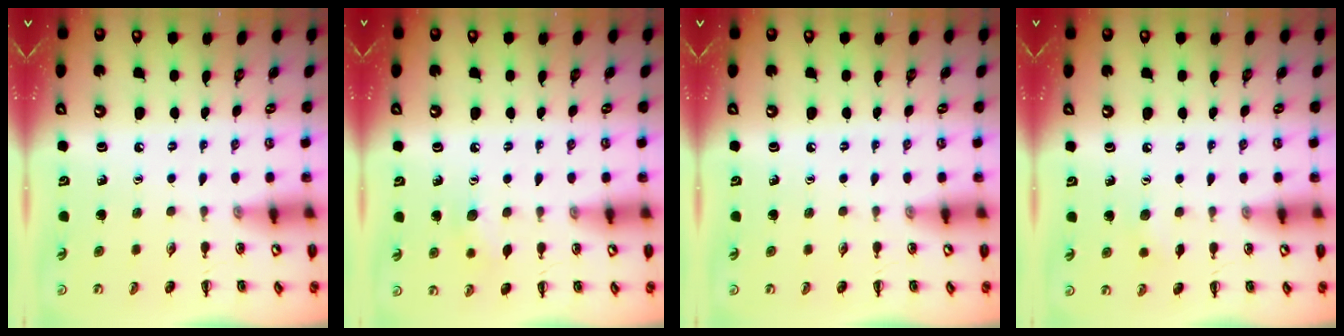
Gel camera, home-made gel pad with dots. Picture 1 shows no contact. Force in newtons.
{"total": 5.7, "press": 5.6, "slide": 1.1}
{"total": 0.0}
{"total": 4.5, "press": 4.4, "slide": 1.2}